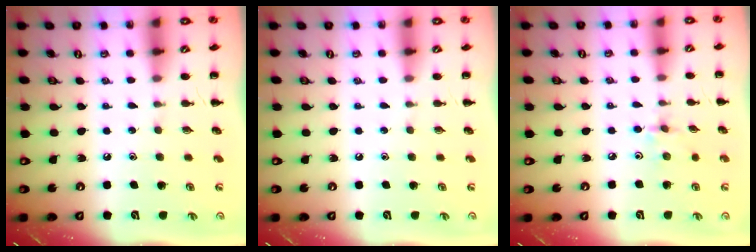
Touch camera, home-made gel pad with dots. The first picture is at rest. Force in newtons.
{"total": 0.0}
{"total": 2.2, "press": 2.1, "slide": 0.6}